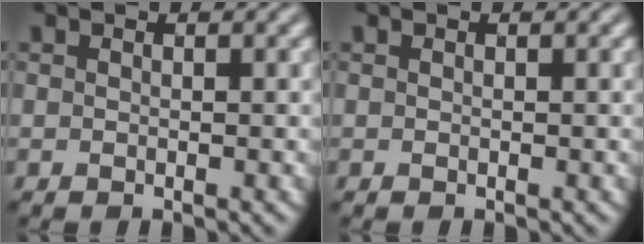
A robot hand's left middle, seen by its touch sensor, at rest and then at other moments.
{"total": 0.0}